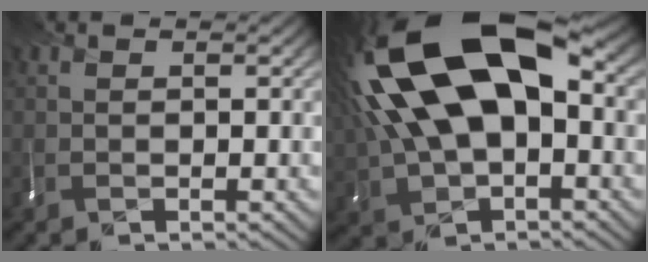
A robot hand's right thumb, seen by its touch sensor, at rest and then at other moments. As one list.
[{"total": 18.1, "force": [2.9, 10.0, 14.8], "torque": [-0.286, 0.008, 0.047]}]